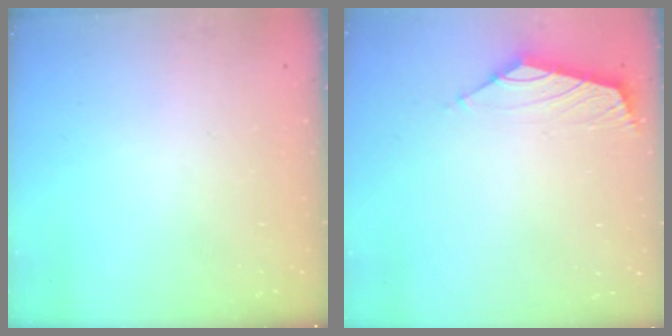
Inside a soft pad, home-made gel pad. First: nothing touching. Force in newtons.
{"total": 1.8, "press": 1.6, "slide": 0.7}